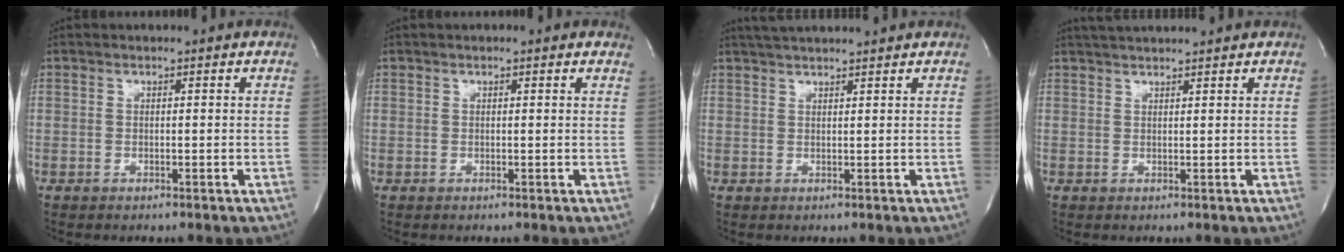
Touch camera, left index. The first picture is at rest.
{"total": 1.6, "force": [1.2, 0.3, 1.0], "torque": [-0.012, 0.013, 0.011]}
{"total": 7.1, "force": [6.5, 0.0, 3.0], "torque": [-0.051, 0.030, 0.096]}
{"total": 6.3, "force": [5.8, -0.1, 2.5], "torque": [-0.041, 0.030, 0.087]}